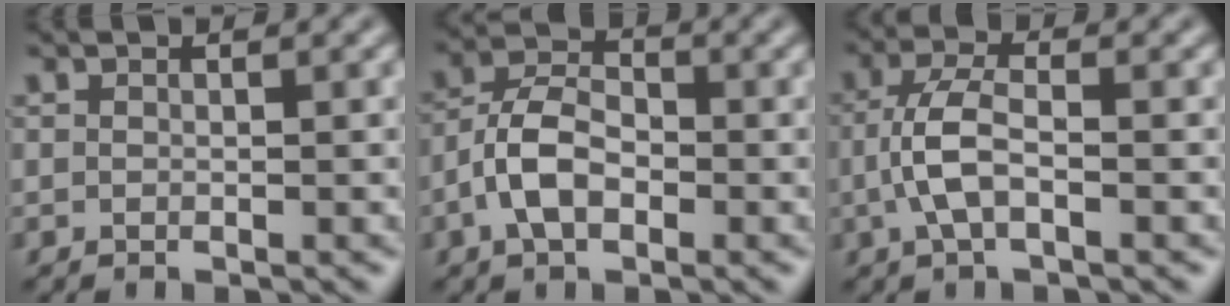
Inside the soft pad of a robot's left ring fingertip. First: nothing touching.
{"total": 4.5, "force": [-1.6, 2.6, 3.3], "torque": [-0.062, 0.010, -0.040]}
{"total": 3.9, "force": [-0.9, 1.7, 3.4], "torque": [-0.075, 0.007, -0.023]}